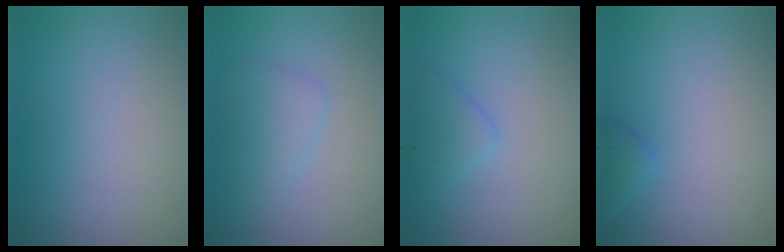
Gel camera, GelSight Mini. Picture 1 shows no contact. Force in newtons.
{"total": 2.1, "press": 2.1, "slide": 0.0}
{"total": 1.9, "press": 1.9, "slide": 0.0}
{"total": 1.2, "press": 1.2, "slide": 0.1}